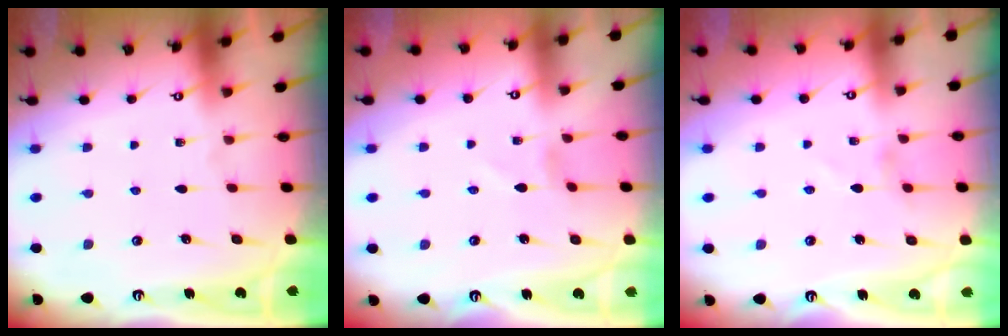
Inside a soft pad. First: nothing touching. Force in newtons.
{"total": 0.0}
{"total": 0.6, "press": 0.5, "slide": 0.3}